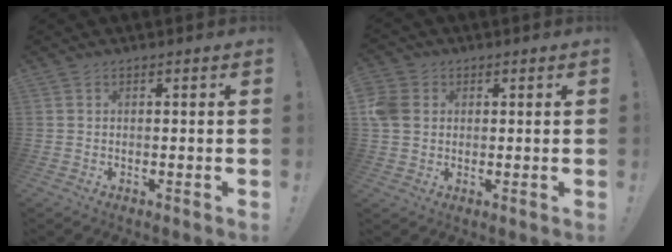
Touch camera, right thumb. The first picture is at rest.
{"total": 7.5, "force": [1.0, 6.4, 3.8], "torque": [-0.086, 0.011, 0.023]}